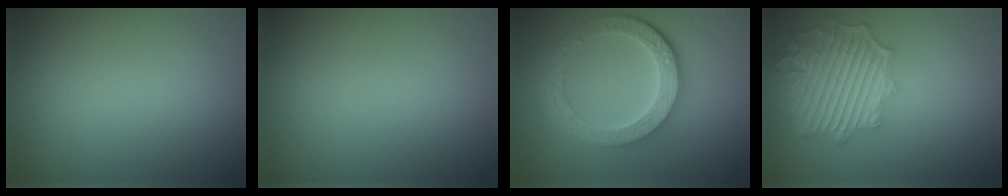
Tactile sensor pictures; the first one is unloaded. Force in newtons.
{"total": 0.0}
{"total": 5.8, "press": 4.4, "slide": 3.8}
{"total": 6.2, "press": 5.0, "slide": 3.8}